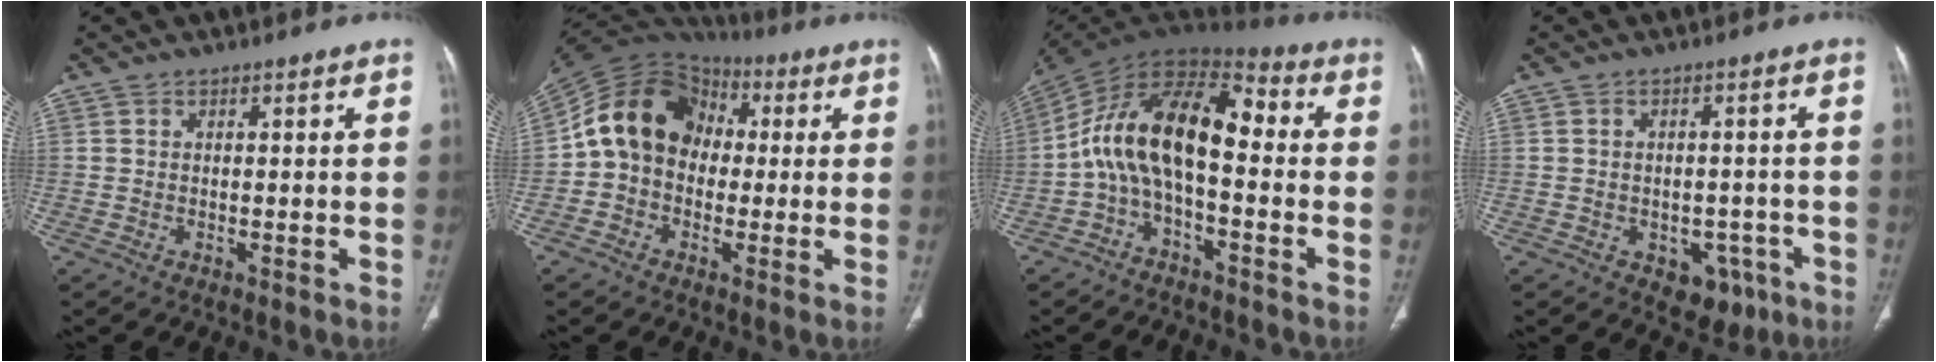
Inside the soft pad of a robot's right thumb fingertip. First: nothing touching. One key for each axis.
{"total": 15.1, "fx": 0.8, "fy": 12.1, "fz": 8.9, "tx": -0.136, "ty": 0.042, "tz": 0.003}
{"total": 16.5, "fx": -1.2, "fy": 8.4, "fz": 14.2, "tx": -0.235, "ty": 0.071, "tz": -0.034}
{"total": 6.4, "fx": -2.9, "fy": 4.5, "fz": 3.5, "tx": -0.016, "ty": 0.017, "tz": -0.030}